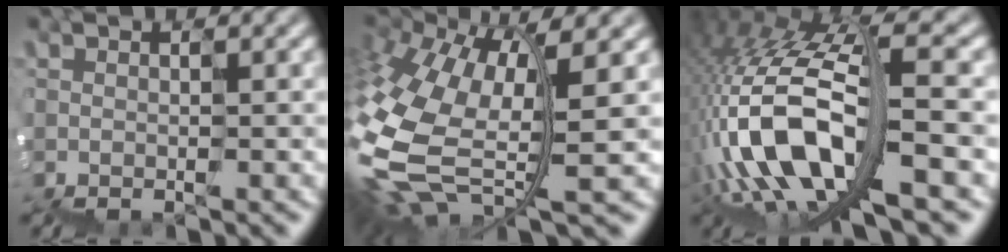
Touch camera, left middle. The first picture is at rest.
{"total": 9.4, "force": [-1.3, 4.7, 8.1], "torque": [-0.238, -0.018, -0.011]}
{"total": 10.7, "force": [-4.3, 4.2, 8.9], "torque": [-0.201, 0.019, -0.067]}